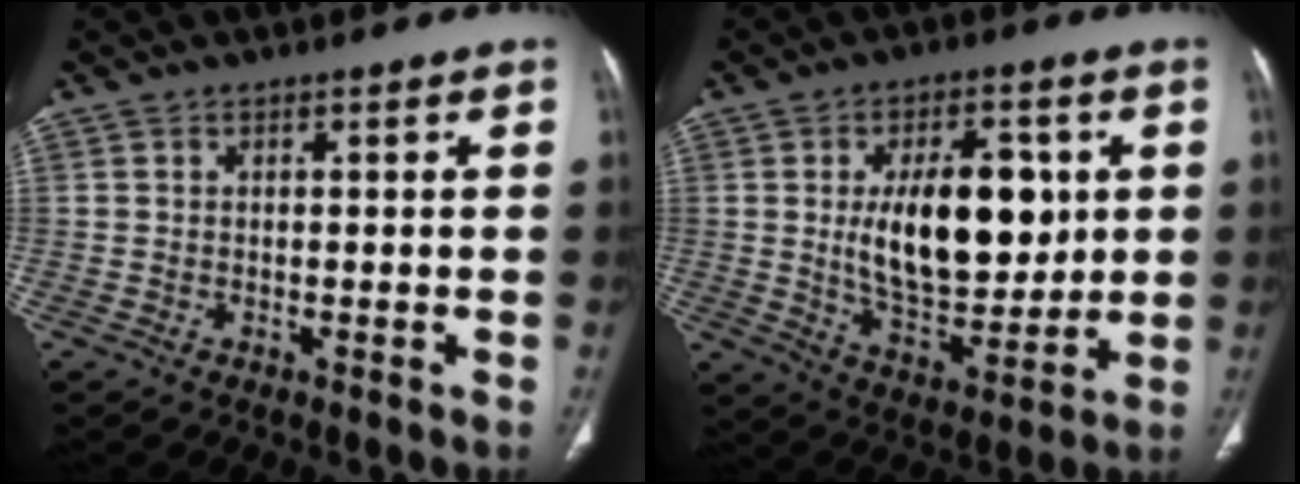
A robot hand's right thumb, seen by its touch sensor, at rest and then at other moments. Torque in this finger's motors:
{"motor_torque": [1.41, 1.61, 1.10, 0.13, 0.19]}